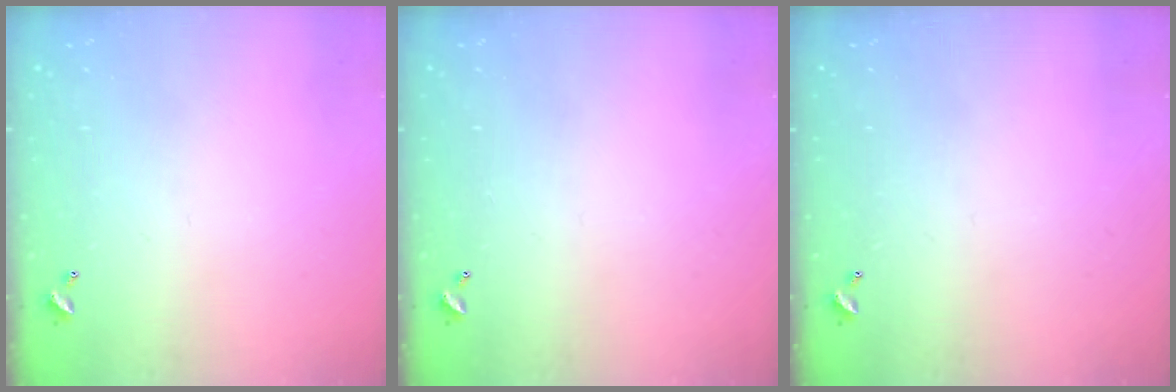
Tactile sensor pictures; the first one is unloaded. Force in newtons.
{"total": 0.0}
{"total": 0.0}